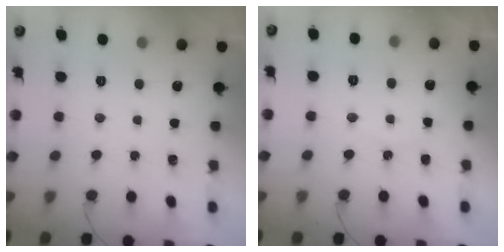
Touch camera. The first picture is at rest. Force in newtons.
{"total": 6.3, "press": 6.3, "slide": 0.5}